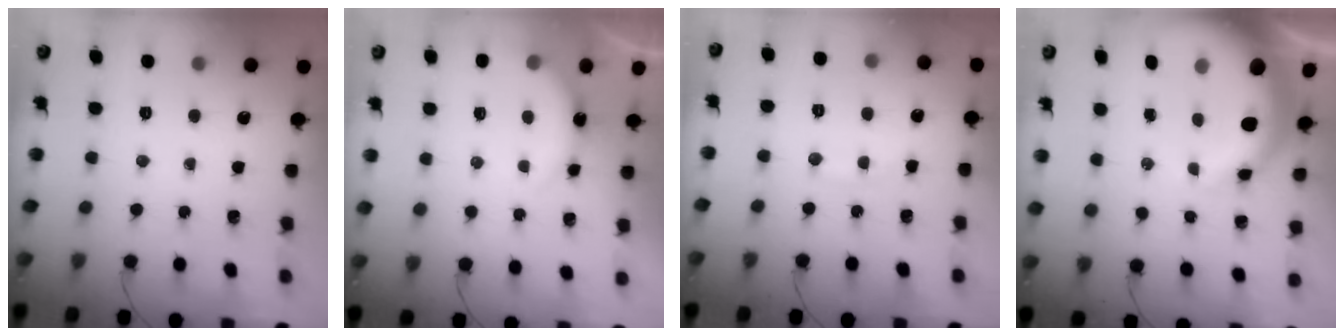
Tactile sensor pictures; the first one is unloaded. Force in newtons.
{"total": 6.3, "press": 6.3, "slide": 0.8}
{"total": 6.5, "press": 6.5, "slide": 0.8}
{"total": 7.7, "press": 7.4, "slide": 1.9}